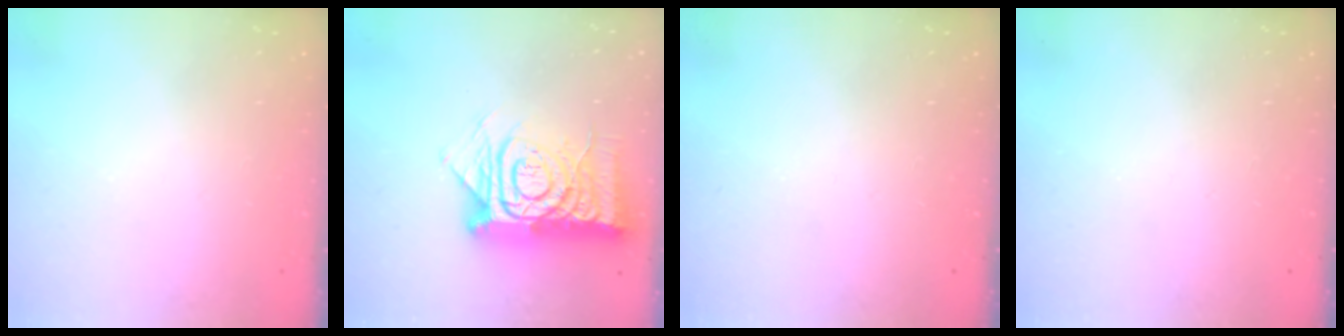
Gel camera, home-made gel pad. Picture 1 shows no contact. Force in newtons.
{"total": 17.8, "press": 17.8, "slide": 1.7}
{"total": 0.0}
{"total": 0.0}